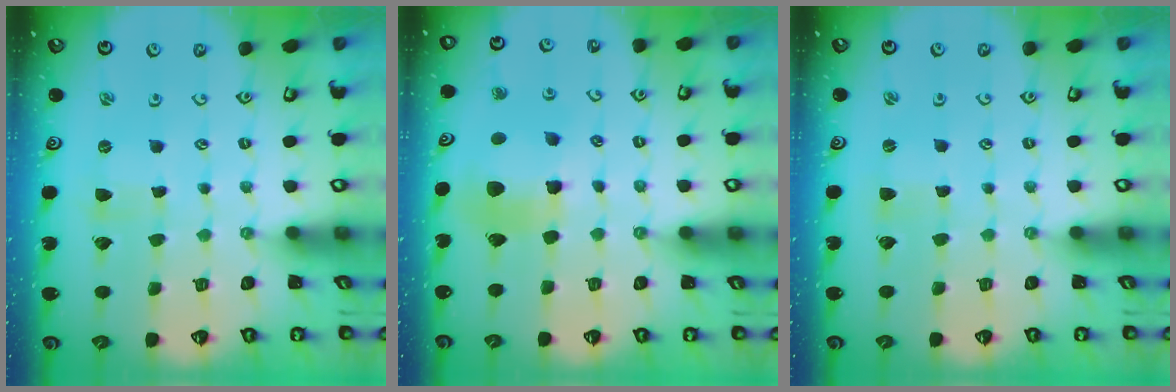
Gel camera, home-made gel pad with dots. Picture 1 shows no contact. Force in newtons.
{"total": 10.3, "press": 10.2, "slide": 1.6}
{"total": 1.2, "press": 1.2, "slide": 0.4}